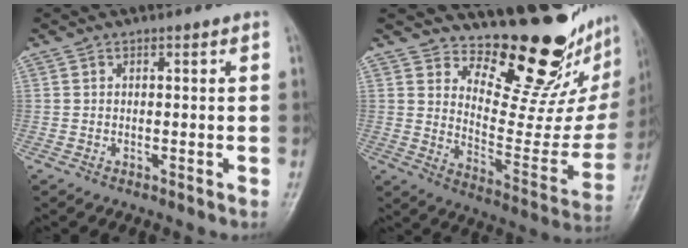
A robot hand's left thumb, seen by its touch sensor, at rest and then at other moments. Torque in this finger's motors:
{"motor_torque": [0.49, 0.07, -0.36, -0.39, 0.10]}